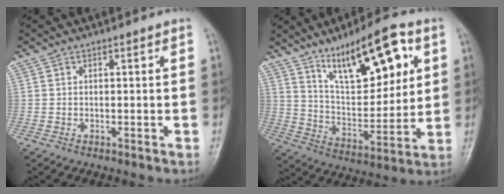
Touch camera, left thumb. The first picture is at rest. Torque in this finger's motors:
{"motor_torque": [0.60, 0.62, 1.64, -1.13, 0.27]}